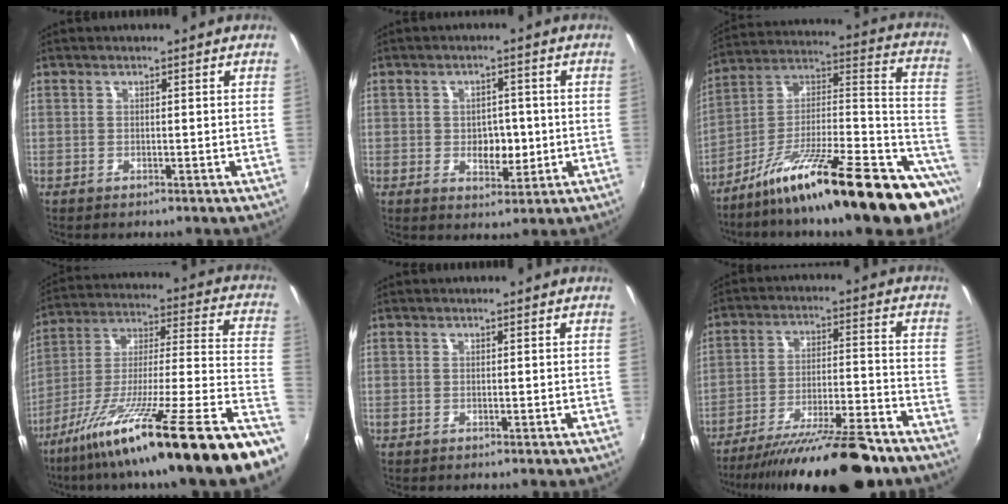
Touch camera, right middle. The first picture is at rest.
{"total": 5.3, "force": [-0.7, 3.7, 3.7], "torque": [-0.057, -0.004, -0.006]}
{"total": 27.1, "force": [-16.6, 4.2, 21.0], "torque": [-0.276, -0.007, -0.276]}
{"total": 27.7, "force": [-18.1, -0.4, 21.0], "torque": [-0.299, -0.053, -0.296]}
{"total": 0.0}
{"total": 21.9, "force": [-18.1, 3.9, 11.7], "torque": [-0.209, -0.038, -0.270]}